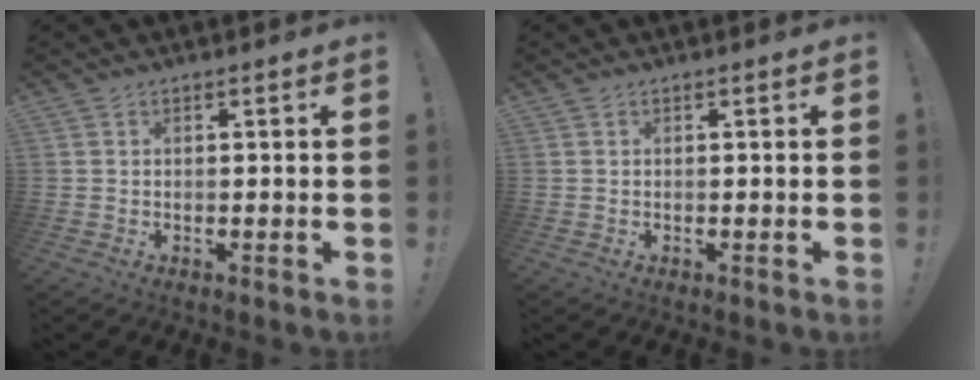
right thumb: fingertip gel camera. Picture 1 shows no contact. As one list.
[{"total": 0.0}]